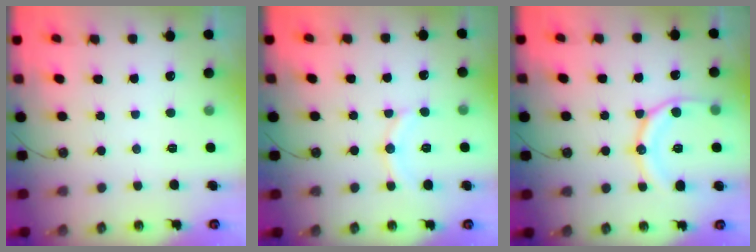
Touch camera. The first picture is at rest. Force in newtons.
{"total": 9.9, "press": 9.9, "slide": 0.9}
{"total": 14.2, "press": 14.1, "slide": 1.5}